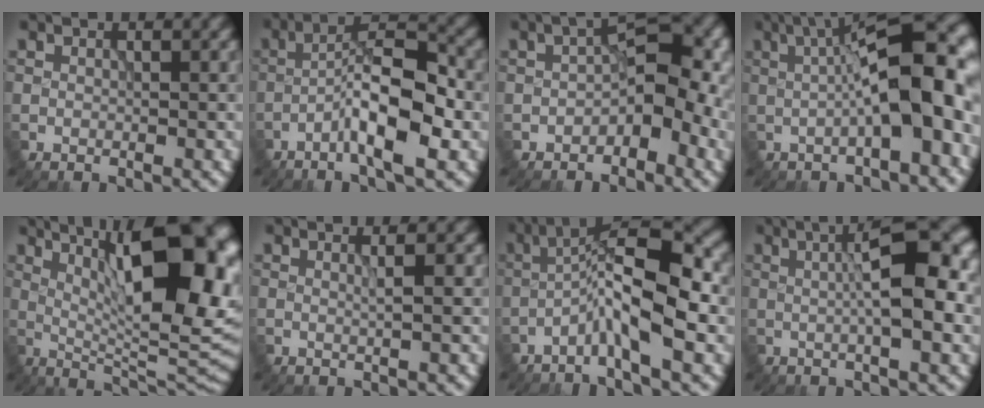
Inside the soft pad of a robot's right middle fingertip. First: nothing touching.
{"total": 7.4, "force": [-3.0, 1.7, 6.5], "torque": [-0.105, 0.022, -0.058]}
{"total": 4.8, "force": [-1.3, 2.6, 3.8], "torque": [-0.043, 0.010, -0.028]}
{"total": 10.8, "force": [0.4, 3.0, 10.4], "torque": [-0.134, 0.015, -0.003]}
{"total": 15.3, "force": [4.0, 4.9, 14.0], "torque": [-0.173, 0.009, 0.060]}
{"total": 1.2, "force": [0.3, 0.3, 1.1], "torque": [-0.014, 0.003, 0.000]}
{"total": 8.0, "force": [-2.3, 1.8, 7.4], "torque": [-0.120, 0.028, -0.054]}
{"total": 8.5, "force": [0.9, 2.1, 8.2], "torque": [-0.110, 0.013, 0.008]}